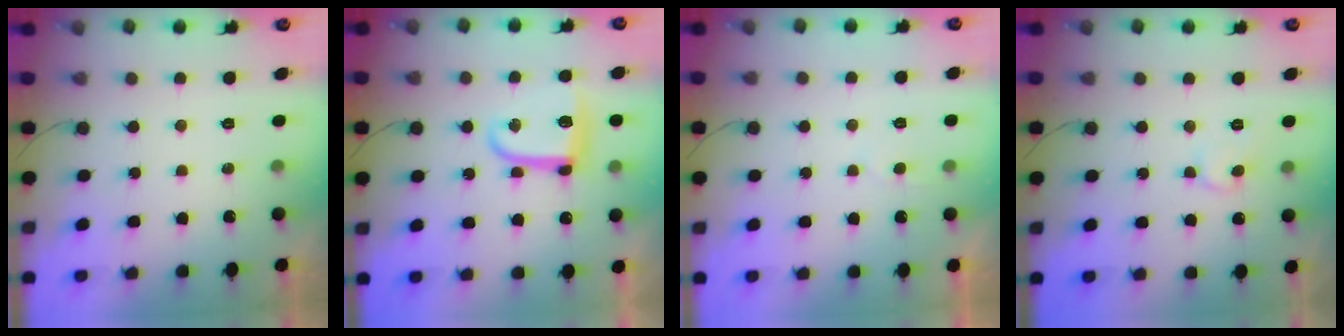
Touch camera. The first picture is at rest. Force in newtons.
{"total": 11.0, "press": 11.0, "slide": 0.9}
{"total": 2.6, "press": 2.6, "slide": 0.2}
{"total": 7.4, "press": 7.4, "slide": 0.3}